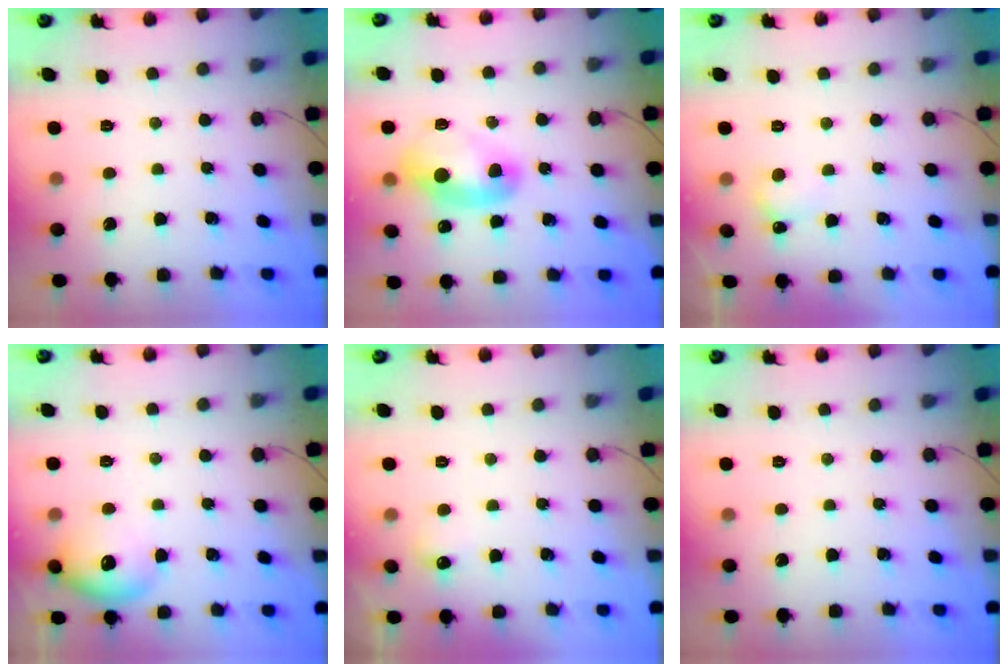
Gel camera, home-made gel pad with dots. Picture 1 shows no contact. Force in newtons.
{"total": 10.7, "press": 10.6, "slide": 0.9}
{"total": 5.3, "press": 5.2, "slide": 1.1}
{"total": 10.6, "press": 10.5, "slide": 1.3}
{"total": 4.8, "press": 4.6, "slide": 1.4}
{"total": 0.0}